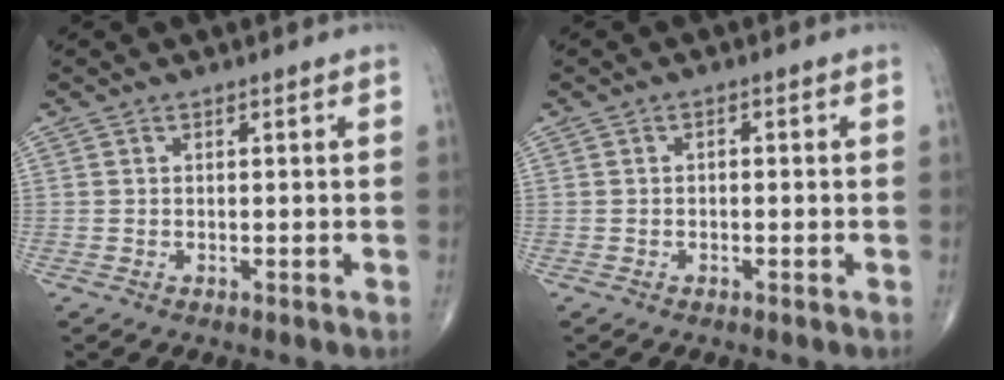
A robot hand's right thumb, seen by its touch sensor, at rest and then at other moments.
{"total": 0.8, "force": [-0.1, 0.5, 0.6], "torque": [-0.005, 0.005, -0.005]}